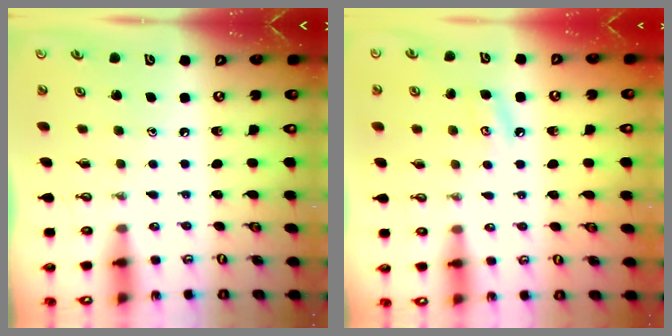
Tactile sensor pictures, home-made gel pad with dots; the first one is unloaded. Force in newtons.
{"total": 5.4, "press": 5.4, "slide": 0.5}